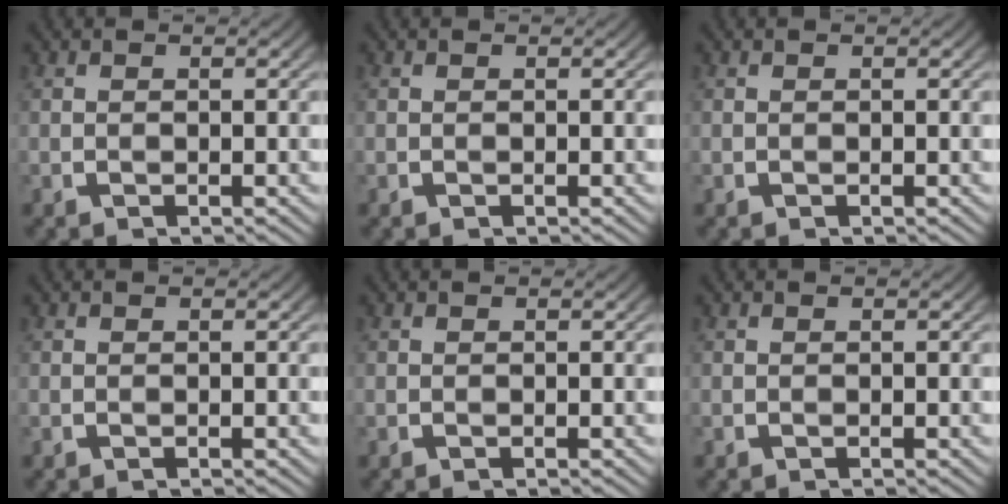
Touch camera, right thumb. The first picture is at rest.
{"total": 0.0}
{"total": 0.0}
{"total": 0.0}
{"total": 0.0}
{"total": 0.0}